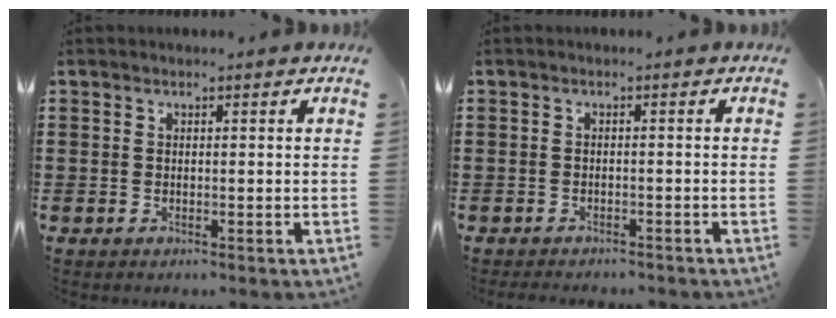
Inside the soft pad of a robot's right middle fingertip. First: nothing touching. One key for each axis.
{"total": 1.3, "fx": -1.3, "fy": 0.1, "fz": 0.0, "tx": -0.004, "ty": 0.000, "tz": -0.028}